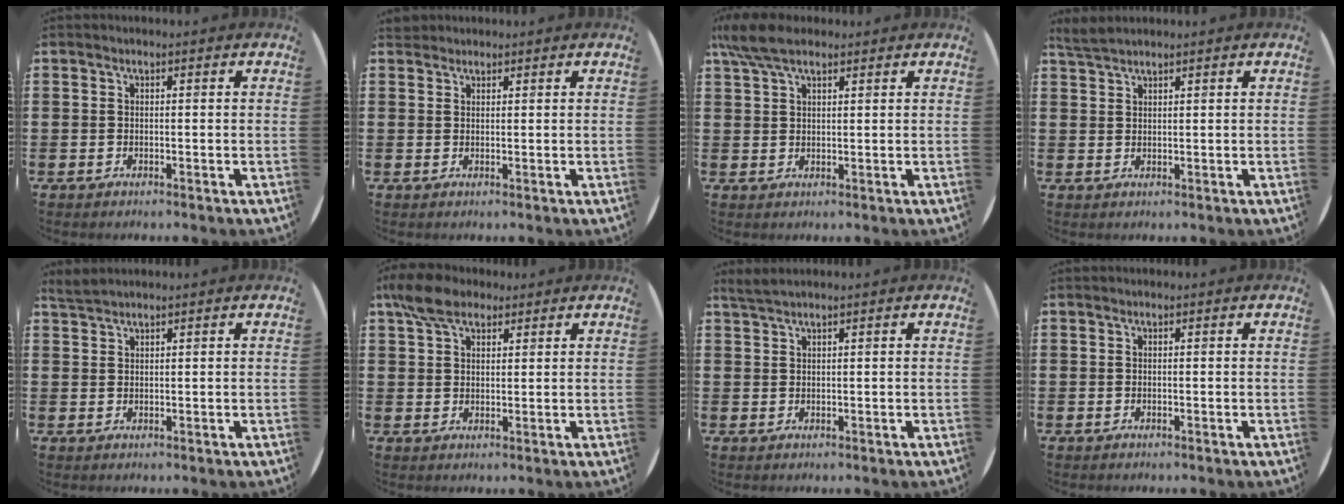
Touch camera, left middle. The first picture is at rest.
{"total": 1.3, "force": [1.2, 0.4, 0.0], "torque": [-0.003, 0.004, 0.023]}
{"total": 5.4, "force": [4.1, 1.7, 3.0], "torque": [-0.069, 0.000, 0.075]}
{"total": 2.1, "force": [2.0, 0.2, 0.5], "torque": [-0.013, 0.004, 0.039]}
{"total": 1.7, "force": [1.7, 0.0, 0.2], "torque": [-0.007, 0.001, 0.034]}
{"total": 5.5, "force": [4.1, 2.7, 2.3], "torque": [-0.050, 0.000, 0.076]}
{"total": 1.5, "force": [1.4, -0.2, 0.5], "torque": [-0.011, 0.001, 0.027]}
{"total": 0.0}